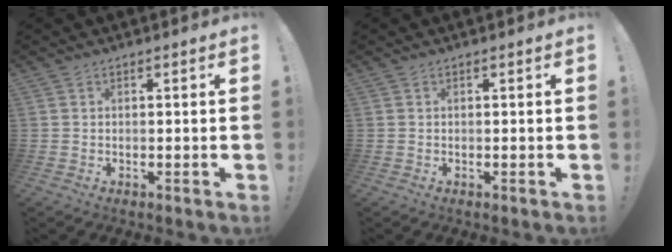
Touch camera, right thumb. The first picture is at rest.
{"total": 0.0}